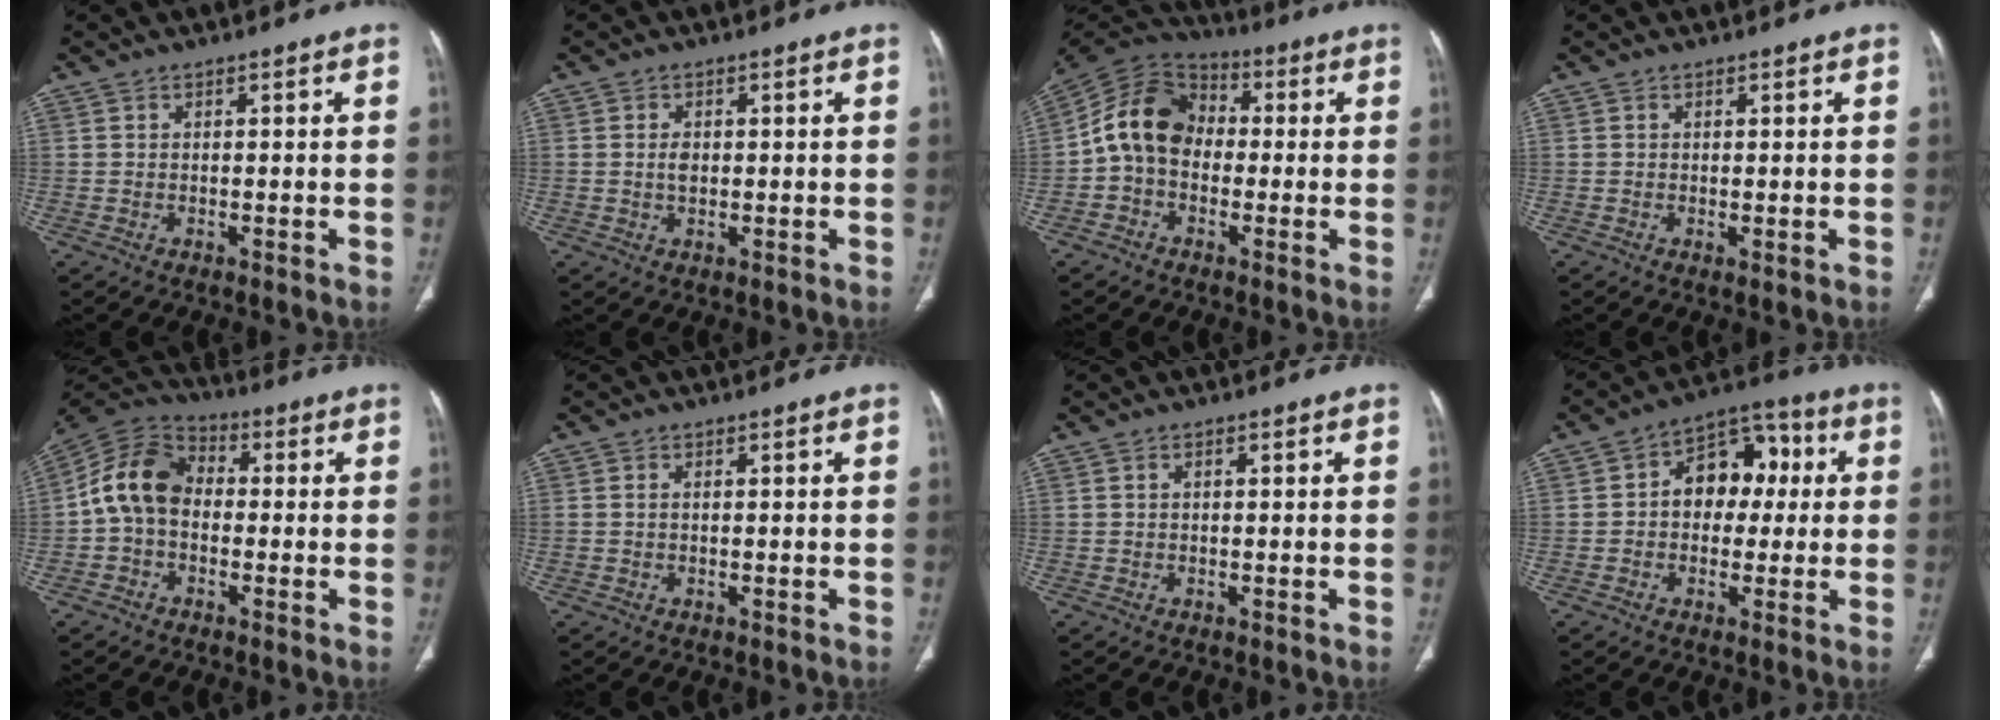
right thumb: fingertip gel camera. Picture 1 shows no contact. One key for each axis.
{"total": 2.2, "fx": 0.1, "fy": 1.5, "fz": 1.6, "tx": -0.027, "ty": 0.000, "tz": 0.002}
{"total": 12.1, "fx": -0.9, "fy": 9.4, "fz": 7.6, "tx": -0.128, "ty": 0.036, "tz": -0.033}
{"total": 0.9, "fx": -0.1, "fy": 0.3, "fz": 0.9, "tx": -0.020, "ty": -0.006, "tz": 0.001}
{"total": 11.0, "fx": -0.7, "fy": 8.2, "fz": 7.3, "tx": -0.129, "ty": 0.032, "tz": -0.029}
{"total": 0.7, "fx": 0.0, "fy": 0.4, "fz": 0.5, "tx": -0.015, "ty": 0.004, "tz": 0.002}
{"total": 0.6, "fx": 0.2, "fy": 0.3, "fz": 0.5, "tx": -0.014, "ty": 0.005, "tz": 0.004}
{"total": 11.5, "fx": 1.3, "fy": 8.3, "fz": 7.9, "tx": -0.075, "ty": 0.030, "tz": 0.010}